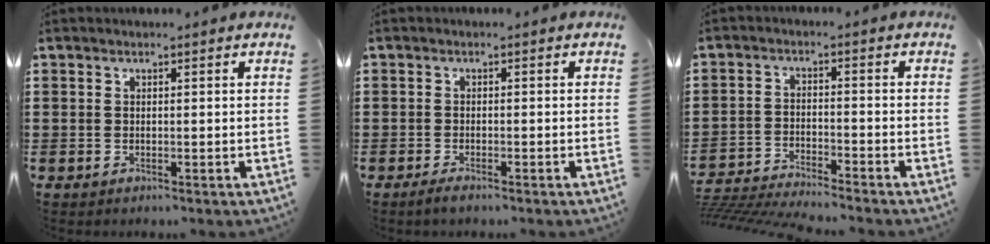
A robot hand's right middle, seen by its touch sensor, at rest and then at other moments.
{"total": 1.2, "force": [-0.9, 0.2, 0.7], "torque": [-0.015, -0.005, -0.016]}
{"total": 4.2, "force": [-4.2, -0.2, 0.6], "torque": [-0.030, -0.010, -0.091]}